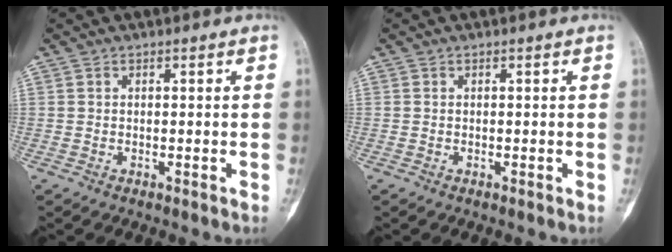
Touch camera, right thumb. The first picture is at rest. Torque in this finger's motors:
{"motor_torque": [1.36, 1.40, 0.06, -0.13, 0.03]}